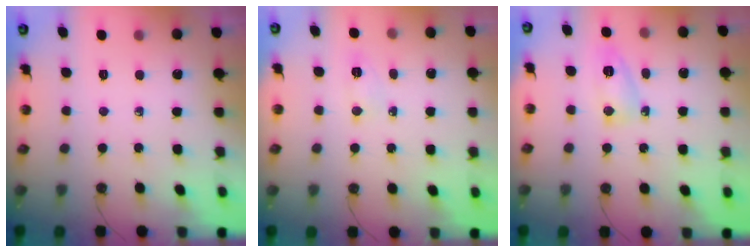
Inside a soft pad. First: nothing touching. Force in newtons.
{"total": 5.9, "press": 5.8, "slide": 0.8}
{"total": 5.5, "press": 5.5, "slide": 0.6}